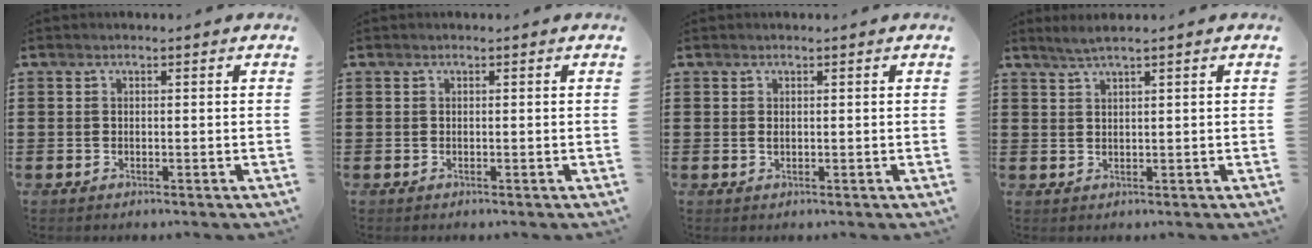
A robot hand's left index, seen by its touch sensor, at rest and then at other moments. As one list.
[{"total": 0.0}, {"total": 0.6, "force": [0.2, 0.3, 0.5], "torque": [-0.010, 0.001, 0.004]}, {"total": 1.8, "force": [1.4, -0.3, 1.2], "torque": [-0.023, 0.000, 0.025]}]